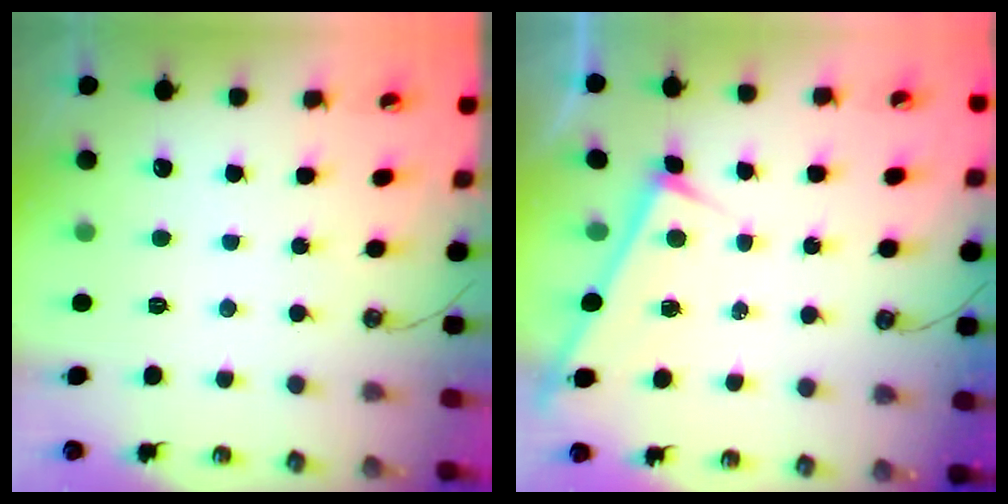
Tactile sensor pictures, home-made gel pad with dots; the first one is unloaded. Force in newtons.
{"total": 3.0, "press": 3.0, "slide": 0.2}